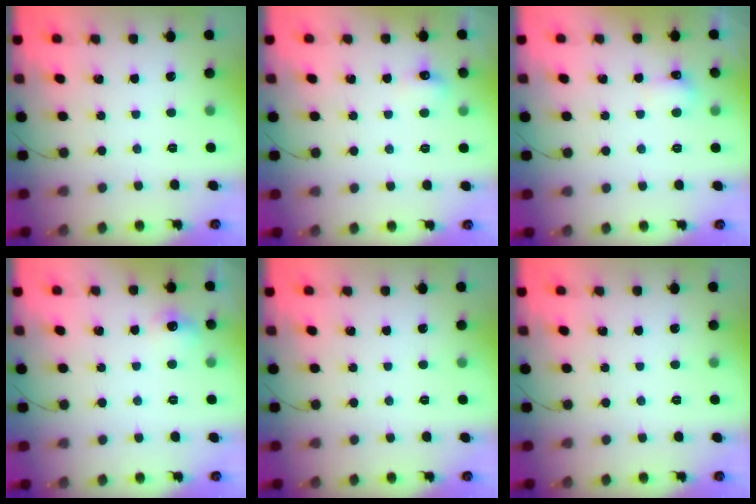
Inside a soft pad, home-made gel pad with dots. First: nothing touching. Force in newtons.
{"total": 4.8, "press": 4.6, "slide": 1.3}
{"total": 3.9, "press": 3.8, "slide": 0.9}
{"total": 6.3, "press": 6.2, "slide": 1.2}
{"total": 0.0}
{"total": 0.0}